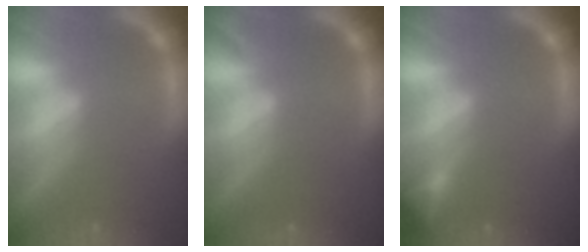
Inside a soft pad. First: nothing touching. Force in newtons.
{"total": 0.9}
{"total": 1.9}